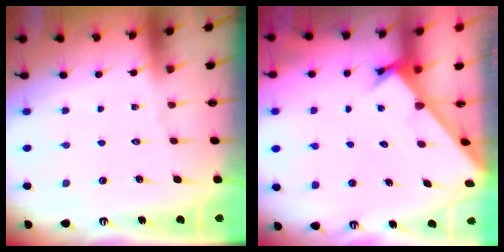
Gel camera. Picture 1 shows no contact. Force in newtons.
{"total": 2.2, "press": 2.2, "slide": 0.2}